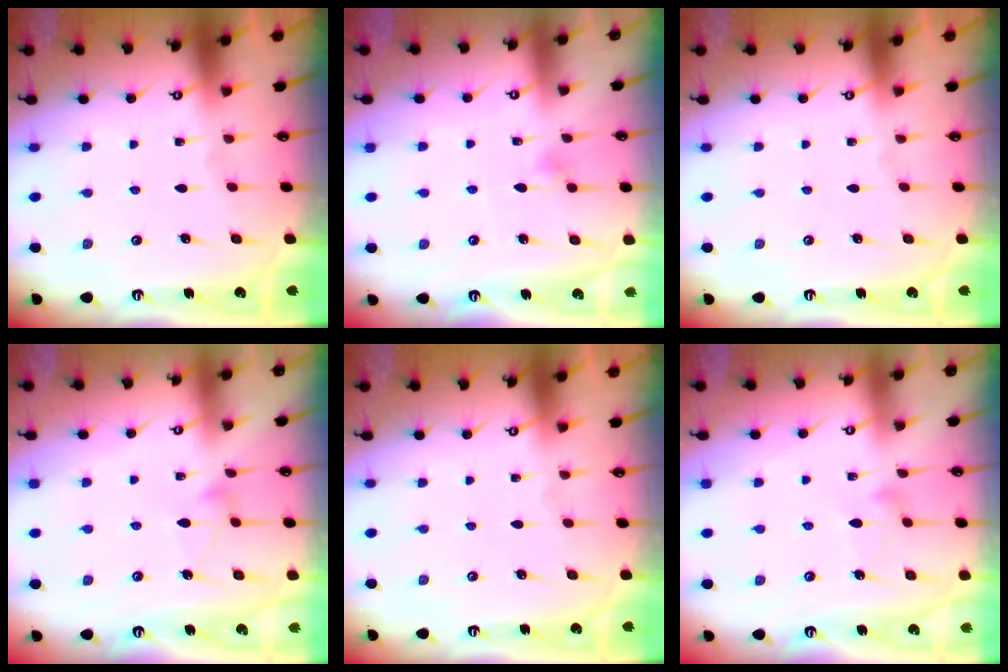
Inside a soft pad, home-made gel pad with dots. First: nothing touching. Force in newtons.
{"total": 4.2, "press": 4.2, "slide": 0.6}
{"total": 0.0}
{"total": 7.1, "press": 7.1, "slide": 0.5}
{"total": 0.0}
{"total": 8.7, "press": 8.6, "slide": 0.5}